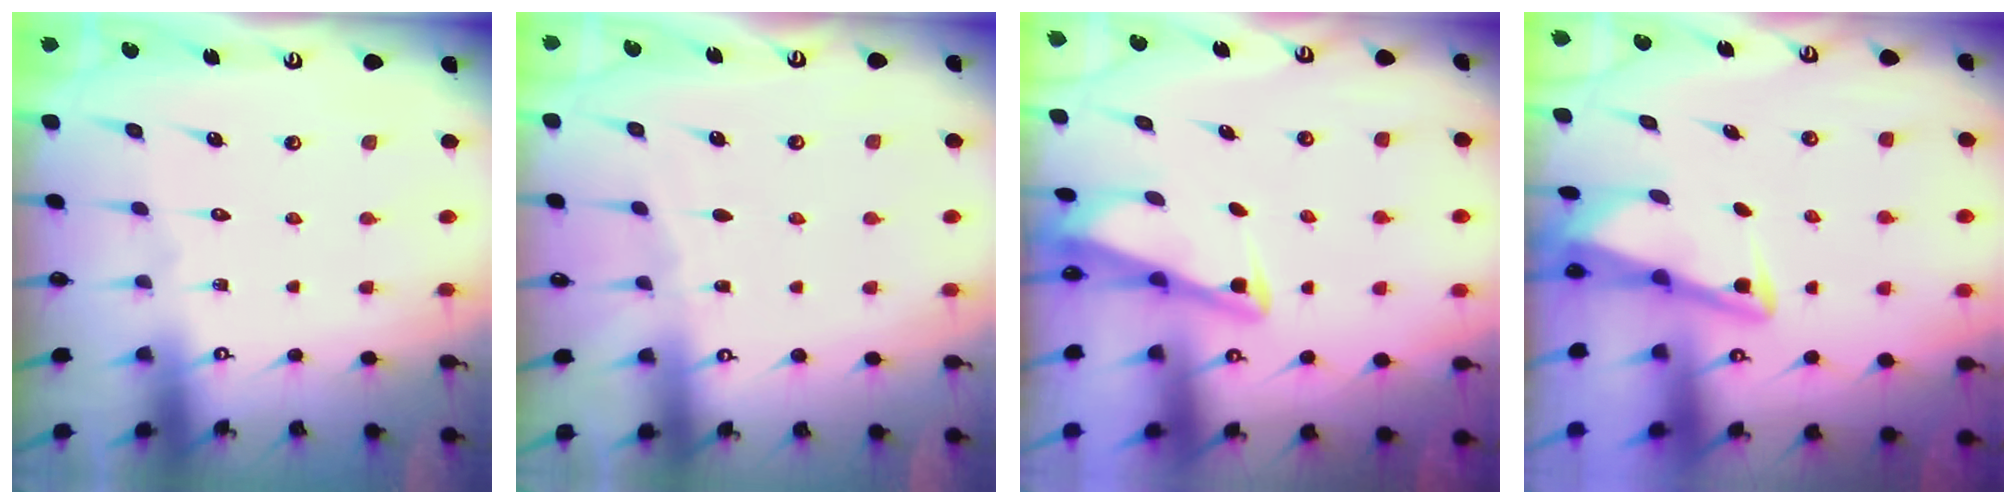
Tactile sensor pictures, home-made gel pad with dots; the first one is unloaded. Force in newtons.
{"total": 2.2, "press": 2.1, "slide": 0.4}
{"total": 2.7, "press": 2.7, "slide": 0.4}
{"total": 3.0, "press": 3.0, "slide": 0.4}